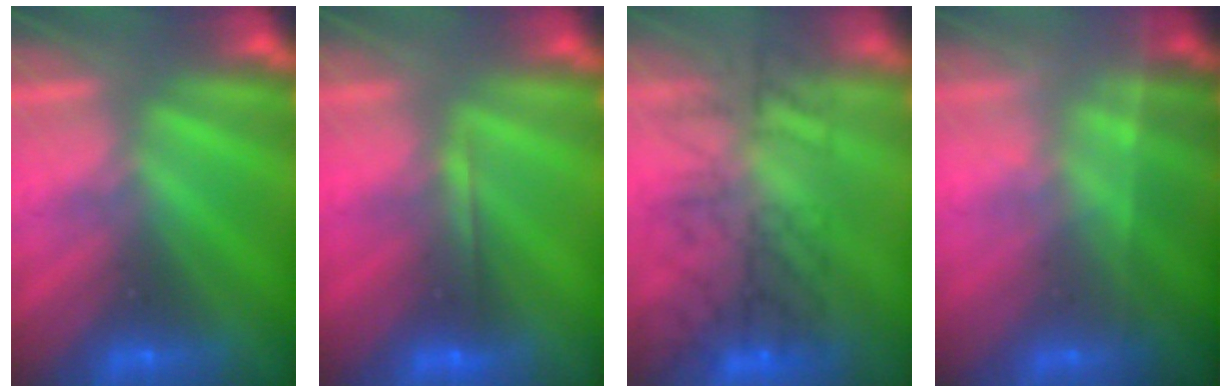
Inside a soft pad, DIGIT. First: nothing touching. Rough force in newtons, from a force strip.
{"total": 1.7}
{"total": 7.9}
{"total": 1.7}